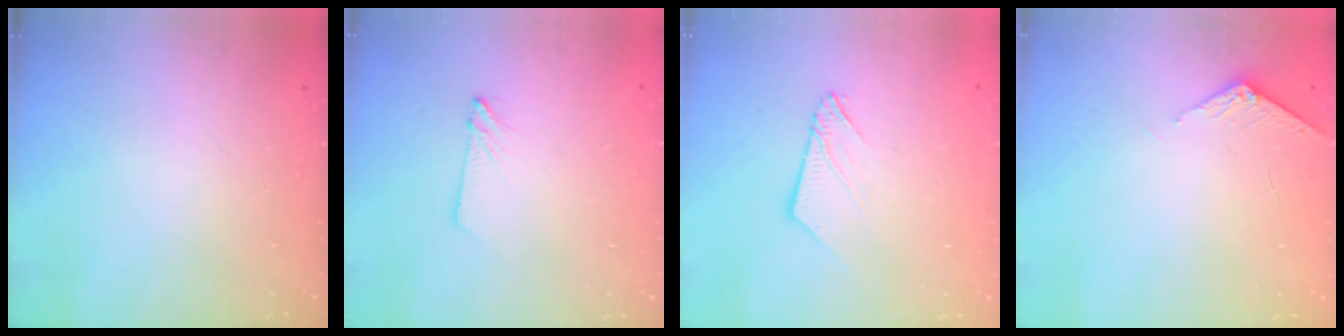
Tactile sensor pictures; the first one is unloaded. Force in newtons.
{"total": 2.4, "press": 2.4, "slide": 0.2}
{"total": 5.8, "press": 5.8, "slide": 0.3}
{"total": 2.9, "press": 2.9, "slide": 0.3}